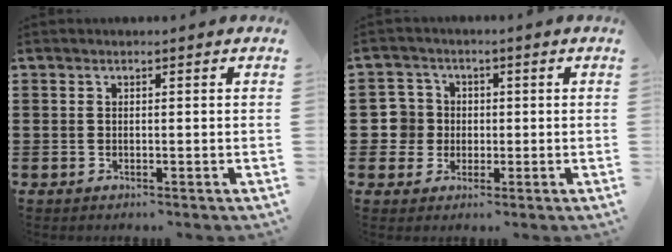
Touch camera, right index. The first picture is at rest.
{"total": 5.2, "force": [-0.1, 5.0, 1.1], "torque": [-0.050, 0.014, -0.004]}